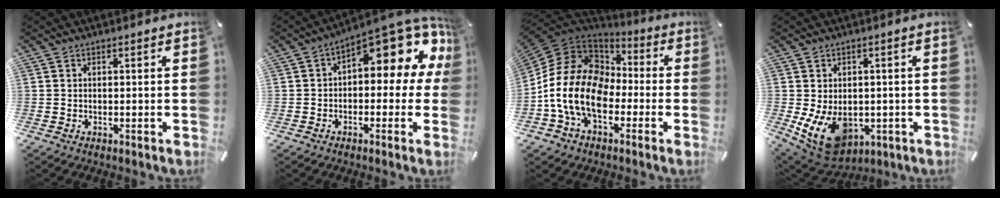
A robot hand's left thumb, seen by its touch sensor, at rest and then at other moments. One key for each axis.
{"total": 12.7, "fx": 6.9, "fy": 5.6, "fz": 9.1, "tx": -0.122, "ty": -0.061, "tz": 0.117}
{"total": 17.1, "fx": -4.9, "fy": 12.6, "fz": 10.3, "tx": -0.234, "ty": 0.020, "tz": -0.089}
{"total": 11.4, "fx": -3.0, "fy": 8.2, "fz": 7.4, "tx": -0.137, "ty": 0.001, "tz": -0.048}